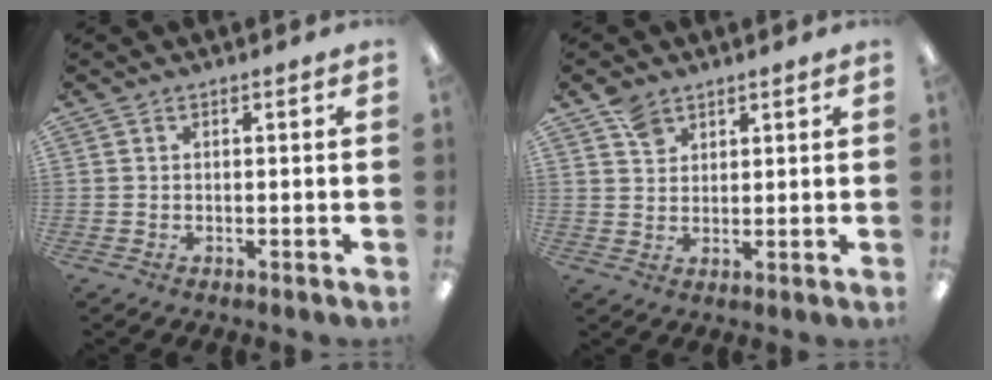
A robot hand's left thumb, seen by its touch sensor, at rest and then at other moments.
{"total": 4.4, "force": [3.1, 2.8, 1.5], "torque": [-0.021, -0.009, 0.057]}